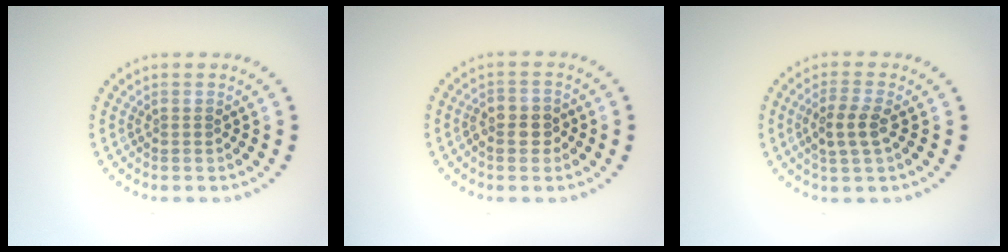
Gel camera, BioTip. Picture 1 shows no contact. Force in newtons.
{"total": 2.6, "press": 2.4, "slide": 0.7}
{"total": 2.7, "press": 2.5, "slide": 0.9}